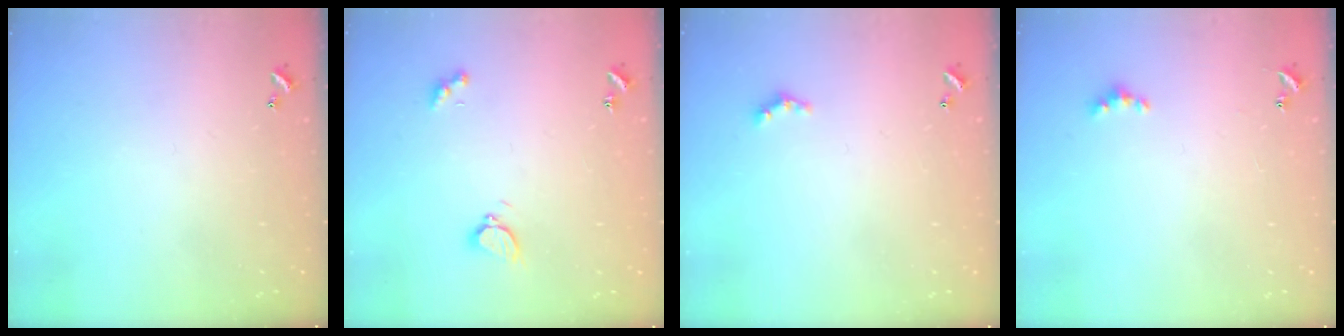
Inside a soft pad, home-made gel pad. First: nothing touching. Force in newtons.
{"total": 2.8, "press": 2.7, "slide": 0.6}
{"total": 3.1, "press": 3.1, "slide": 0.5}
{"total": 3.5, "press": 3.5, "slide": 0.5}